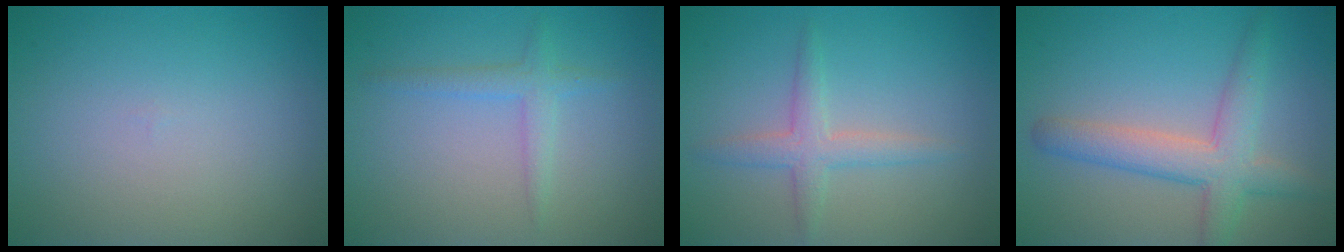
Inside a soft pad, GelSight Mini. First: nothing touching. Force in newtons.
{"total": 1.8, "press": 1.8, "slide": 0.2}
{"total": 2.5, "press": 2.5, "slide": 0.1}
{"total": 4.7, "press": 4.7, "slide": 0.2}